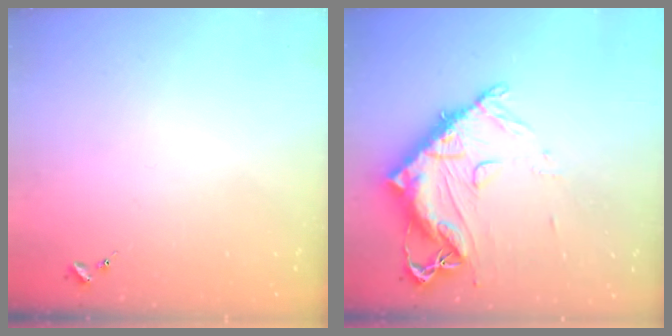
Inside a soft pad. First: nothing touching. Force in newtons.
{"total": 14.6, "press": 14.5, "slide": 1.5}